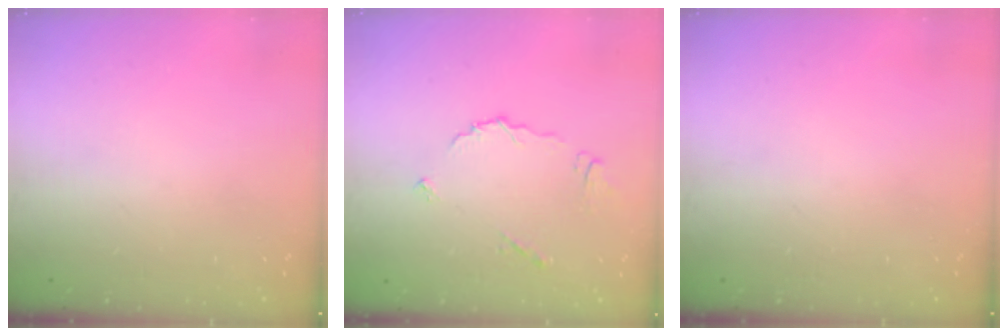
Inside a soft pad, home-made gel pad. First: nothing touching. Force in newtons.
{"total": 6.4, "press": 6.4, "slide": 0.3}
{"total": 0.0}